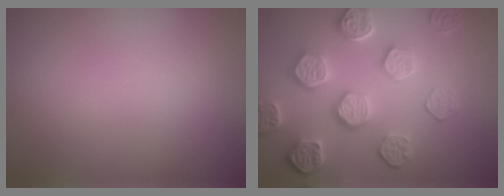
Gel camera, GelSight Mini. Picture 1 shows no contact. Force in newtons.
{"total": 7.7, "press": 6.0, "slide": 4.8}